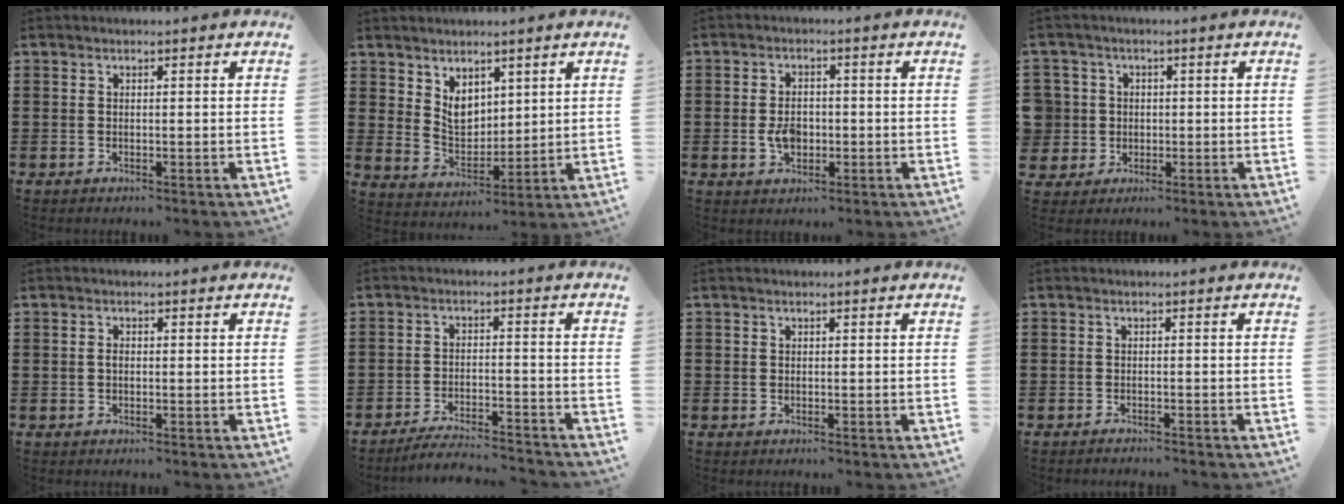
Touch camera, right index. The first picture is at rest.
{"total": 5.5, "force": [3.3, 3.6, 2.5], "torque": [-0.056, -0.005, 0.060]}
{"total": 3.8, "force": [-0.6, 2.6, 2.8], "torque": [-0.064, 0.001, -0.012]}
{"total": 4.9, "force": [0.0, 4.8, 0.6], "torque": [-0.049, 0.009, -0.005]}
{"total": 1.0, "force": [-0.1, 0.6, 0.8], "torque": [-0.018, 0.000, -0.003]}
{"total": 4.5, "force": [-4.4, -0.1, 1.2], "torque": [-0.028, -0.004, -0.089]}
{"total": 0.0}
{"total": 1.2, "force": [-1.2, -0.1, 0.0], "torque": [-0.002, 0.001, -0.025]}